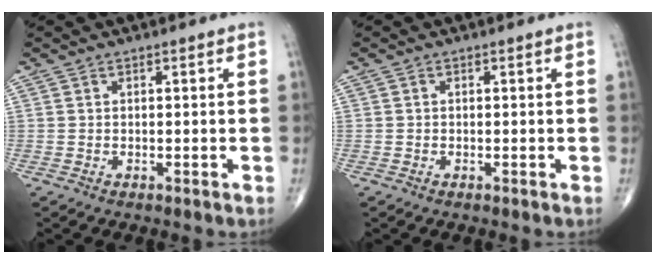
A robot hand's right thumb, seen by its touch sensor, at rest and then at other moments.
{"total": 0.0}